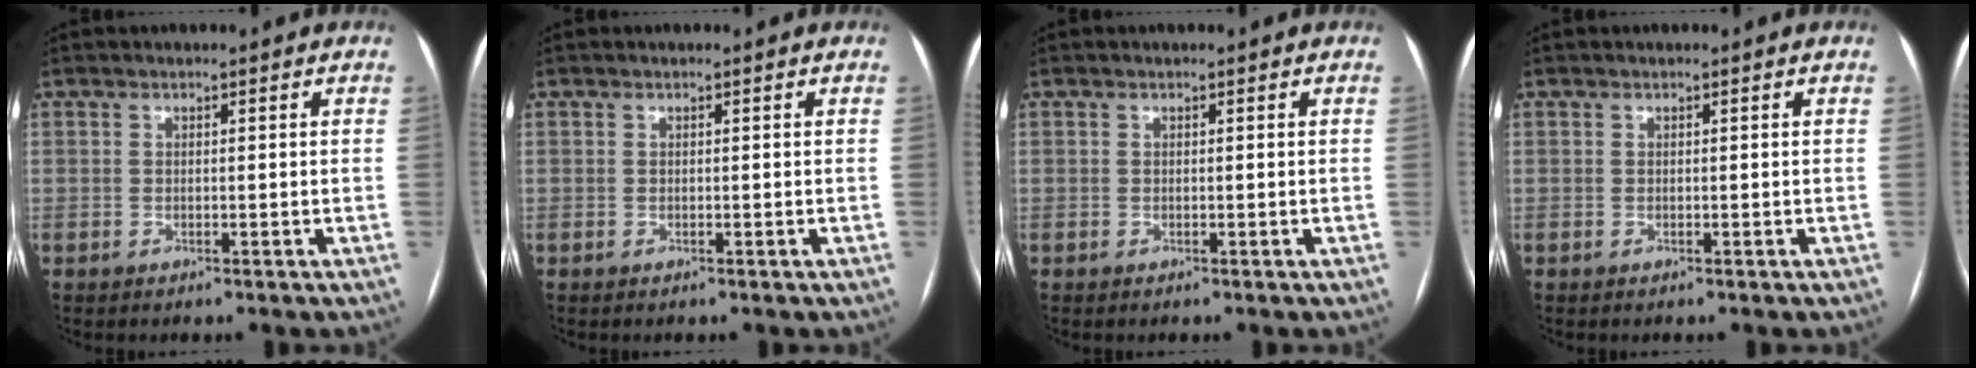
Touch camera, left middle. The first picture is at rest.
{"total": 0.0}
{"total": 0.0}
{"total": 0.0}